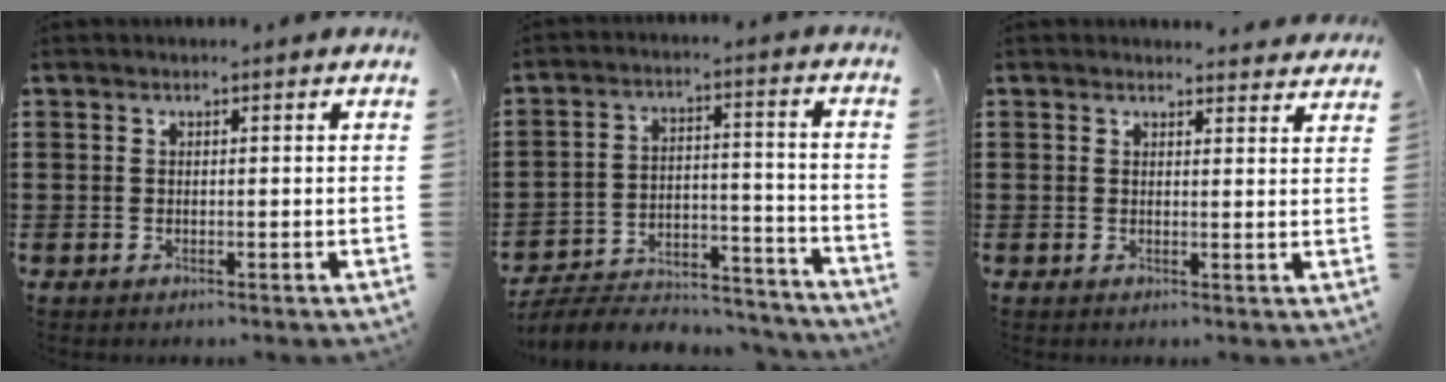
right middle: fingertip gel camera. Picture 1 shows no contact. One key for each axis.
{"total": 5.7, "fx": -5.5, "fy": 1.2, "fz": 1.0, "tx": -0.023, "ty": 0.007, "tz": -0.111}
{"total": 1.8, "fx": 1.7, "fy": 0.4, "fz": 0.0, "tx": 0.010, "ty": -0.005, "tz": 0.030}